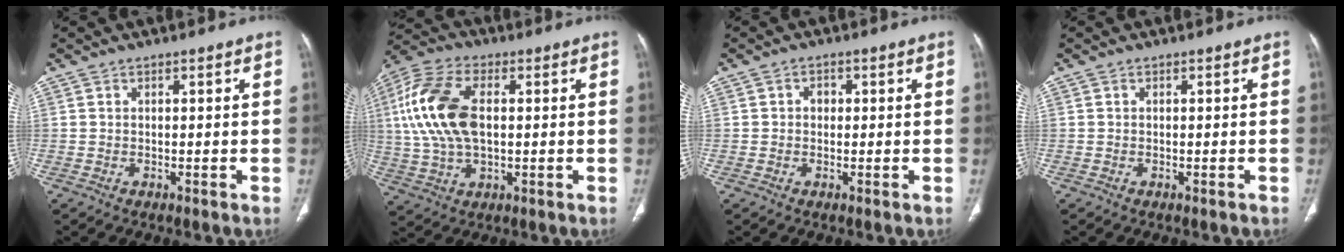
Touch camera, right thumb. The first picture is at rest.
{"total": 16.2, "force": [2.0, 9.1, 13.2], "torque": [-0.286, 0.013, 0.038]}
{"total": 1.7, "force": [0.1, 1.4, 0.9], "torque": [-0.006, 0.004, -0.002]}
{"total": 0.0}